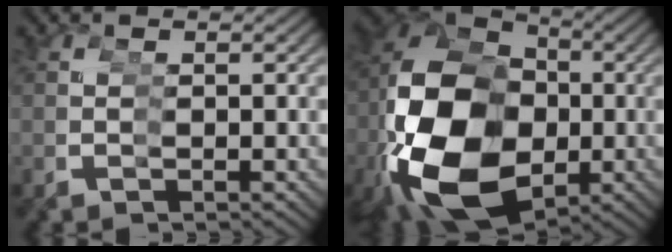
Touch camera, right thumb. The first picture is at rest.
{"total": 22.1, "force": [-2.4, 15.3, 15.7], "torque": [-0.327, -0.047, -0.009]}